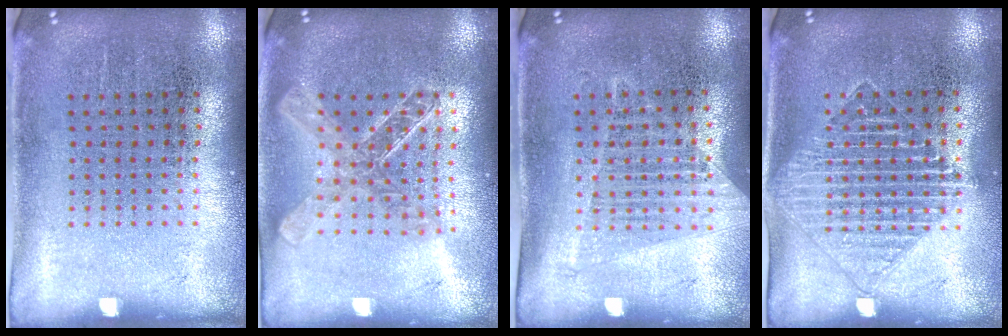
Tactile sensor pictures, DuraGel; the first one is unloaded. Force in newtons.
{"total": 1.8, "press": 1.6, "slide": 0.8}
{"total": 1.3, "press": 1.2, "slide": 0.4}
{"total": 1.6, "press": 1.4, "slide": 0.8}